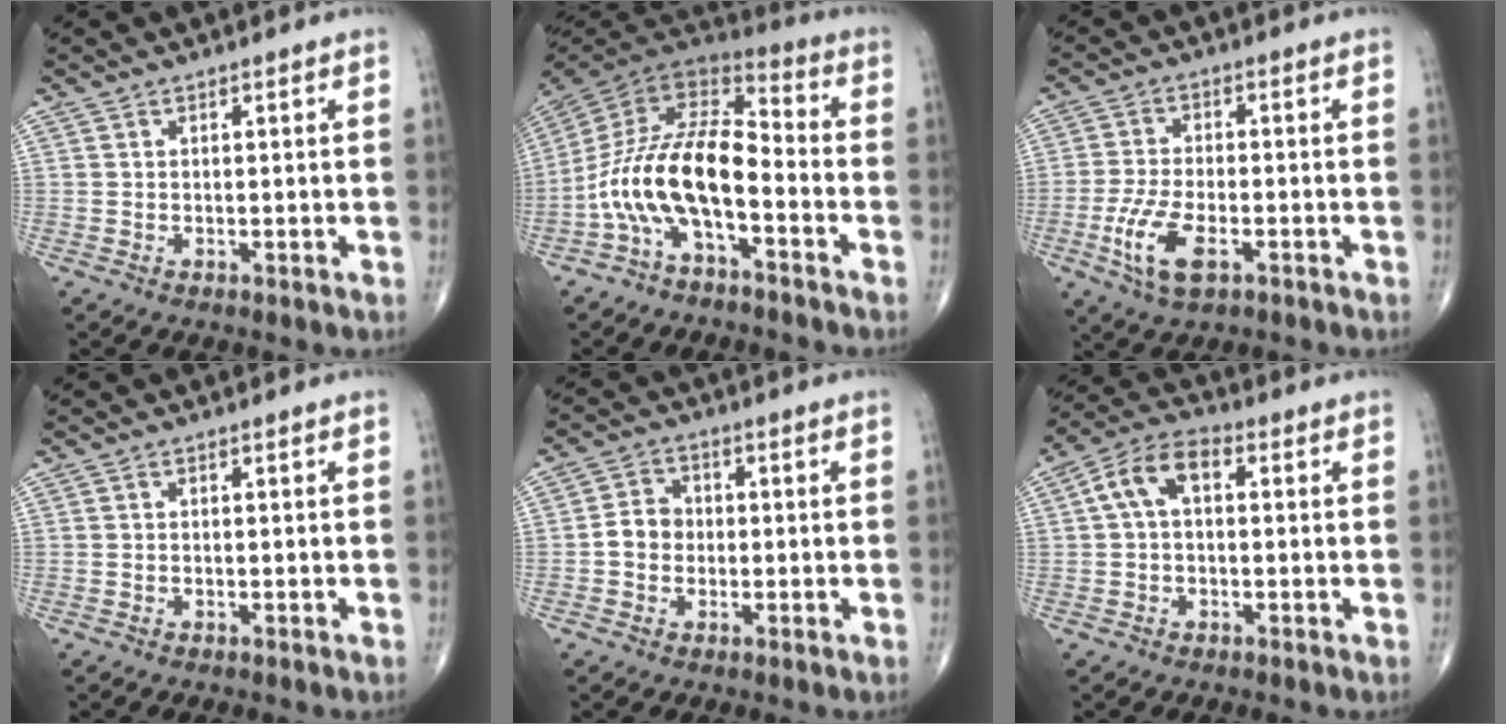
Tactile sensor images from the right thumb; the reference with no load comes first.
{"total": 15.9, "force": [-5.4, 7.0, 13.2], "torque": [-0.246, 0.074, -0.107]}
{"total": 8.9, "force": [-3.6, 4.0, 7.1], "torque": [-0.155, 0.006, -0.065]}
{"total": 0.0}
{"total": 4.7, "force": [-0.6, 4.0, 2.3], "torque": [-0.029, 0.017, -0.019]}
{"total": 8.1, "force": [1.2, 4.8, 6.5], "torque": [-0.119, 0.029, 0.013]}